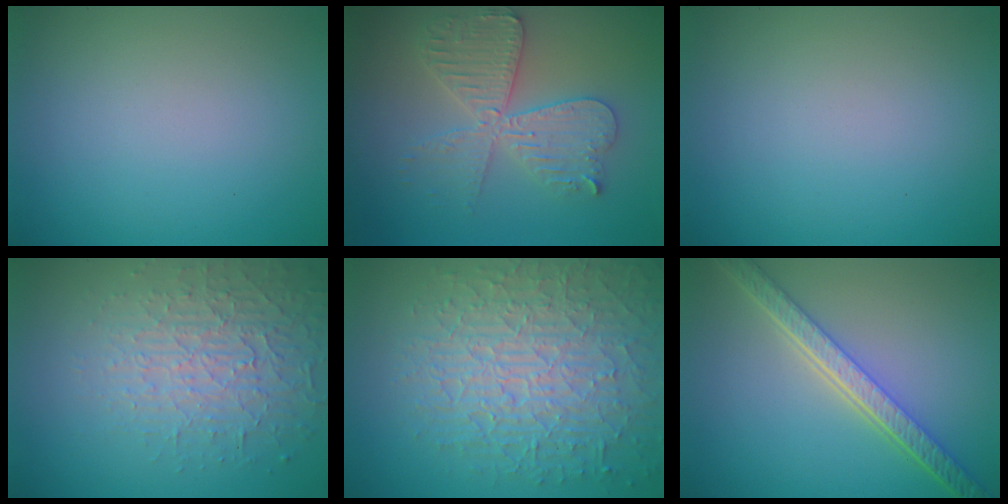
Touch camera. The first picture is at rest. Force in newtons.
{"total": 5.7, "press": 5.7, "slide": 0.8}
{"total": 0.0}
{"total": 4.2, "press": 3.8, "slide": 1.7}
{"total": 8.8, "press": 6.2, "slide": 6.2}
{"total": 5.8, "press": 4.5, "slide": 3.6}